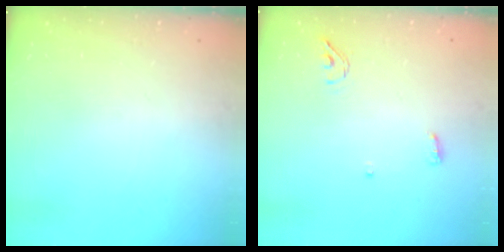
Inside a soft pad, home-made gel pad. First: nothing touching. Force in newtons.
{"total": 6.3, "press": 5.0, "slide": 3.9}